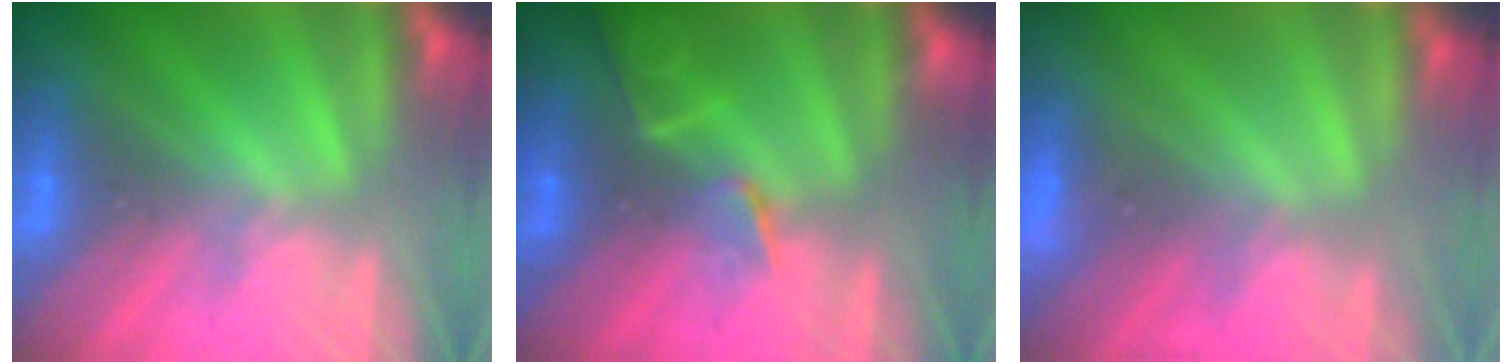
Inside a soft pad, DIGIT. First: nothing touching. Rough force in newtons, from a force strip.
{"total": 2.1}
{"total": 3.9}